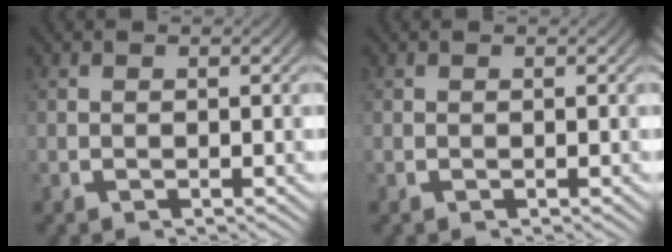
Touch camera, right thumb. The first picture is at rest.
{"total": 0.0}